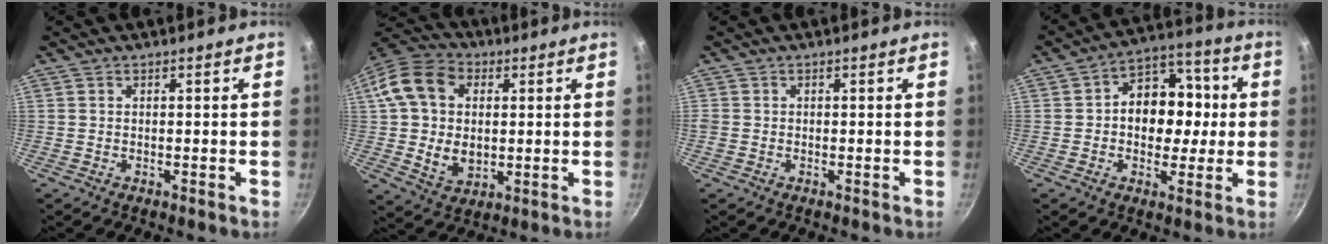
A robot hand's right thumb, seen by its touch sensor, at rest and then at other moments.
{"total": 18.1, "force": [2.6, 13.1, 12.1], "torque": [-0.220, 0.009, 0.047]}
{"total": 1.2, "force": [-0.2, 1.0, 0.6], "torque": [-0.012, 0.001, -0.006]}
{"total": 13.2, "force": [0.4, 9.4, 9.2], "torque": [-0.084, 0.029, -0.002]}